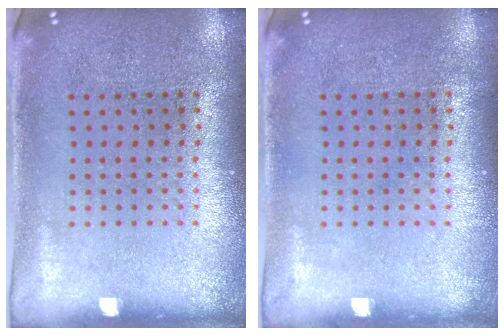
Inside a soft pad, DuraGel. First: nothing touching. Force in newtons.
{"total": 0.0}